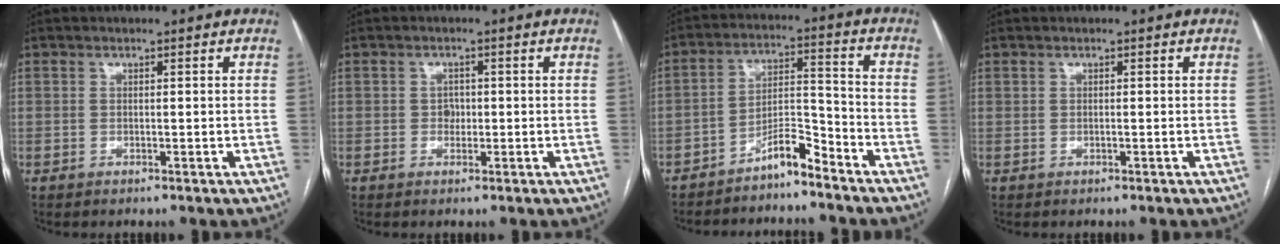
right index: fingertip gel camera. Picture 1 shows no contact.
{"total": 1.6, "force": [-0.1, 1.3, 0.9], "torque": [-0.011, 0.004, -0.001]}
{"total": 6.2, "force": [-5.2, 1.0, 3.3], "torque": [-0.056, 0.014, -0.094]}
{"total": 0.0}